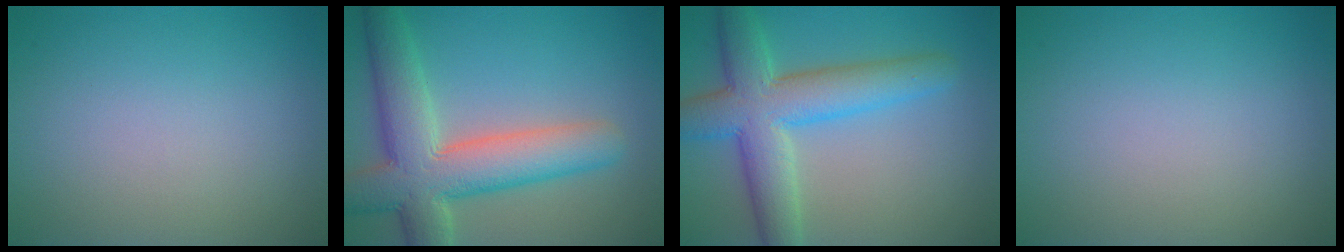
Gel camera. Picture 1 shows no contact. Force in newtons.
{"total": 9.1, "press": 9.1, "slide": 0.8}
{"total": 7.7, "press": 7.7, "slide": 0.5}
{"total": 0.0}